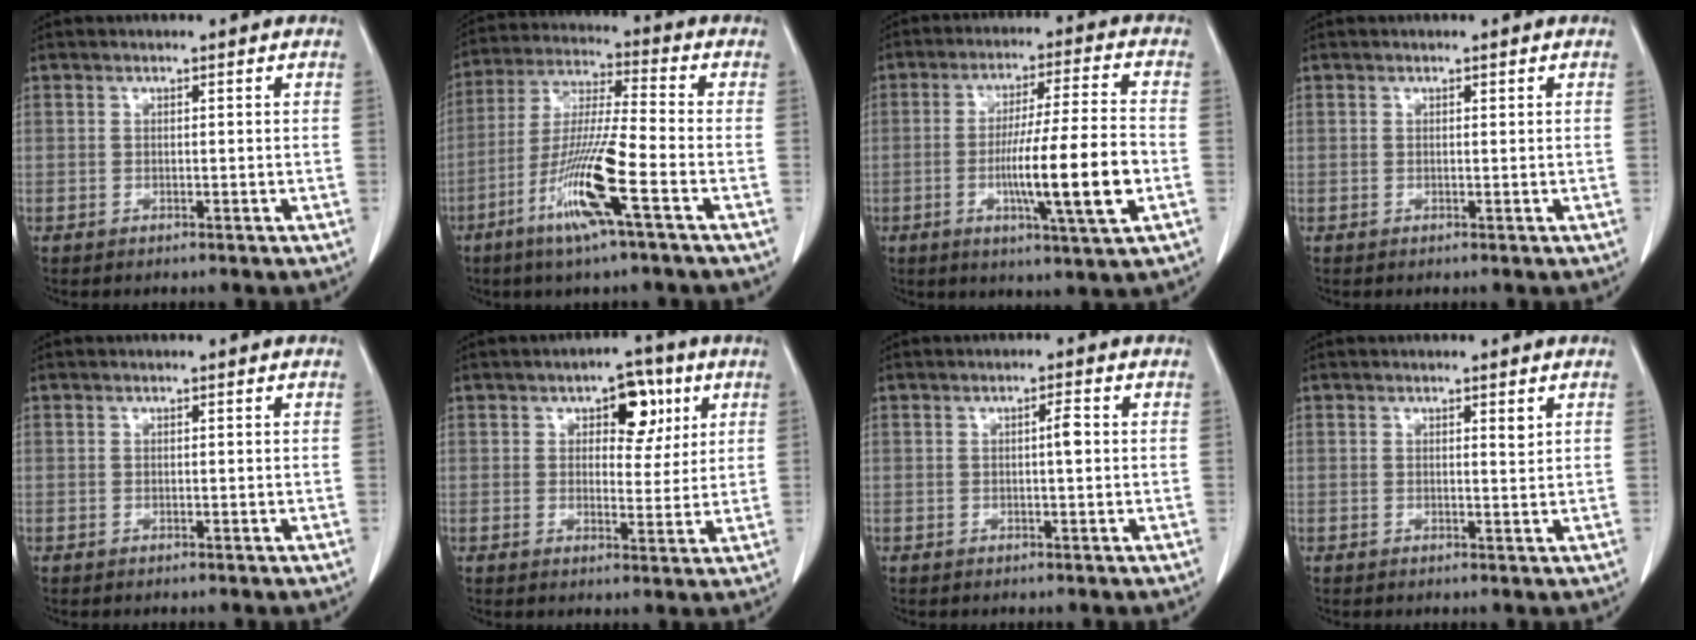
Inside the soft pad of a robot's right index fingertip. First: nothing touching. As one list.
[{"total": 13.2, "force": [-5.8, -0.2, 11.8], "torque": [-0.238, -0.017, -0.114]}, {"total": 13.7, "force": [-3.4, -0.1, 13.3], "torque": [-0.225, -0.009, -0.058]}, {"total": 0.0}, {"total": 0.0}, {"total": 6.5, "force": [2.8, 3.5, 4.7], "torque": [-0.057, 0.012, 0.039]}, {"total": 1.7, "force": [0.1, 0.1, 1.7], "torque": [-0.028, 0.003, 0.001]}, {"total": 1.0, "force": [0.6, 0.1, 0.8], "torque": [-0.016, -0.004, 0.009]}]